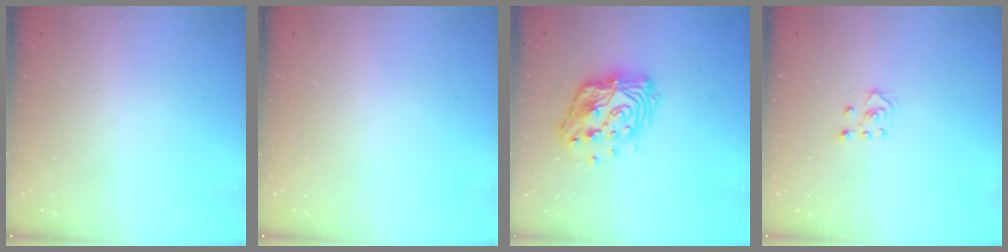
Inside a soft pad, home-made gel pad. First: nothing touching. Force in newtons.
{"total": 0.0}
{"total": 14.1, "press": 14.1, "slide": 1.1}
{"total": 3.6, "press": 3.6, "slide": 0.6}